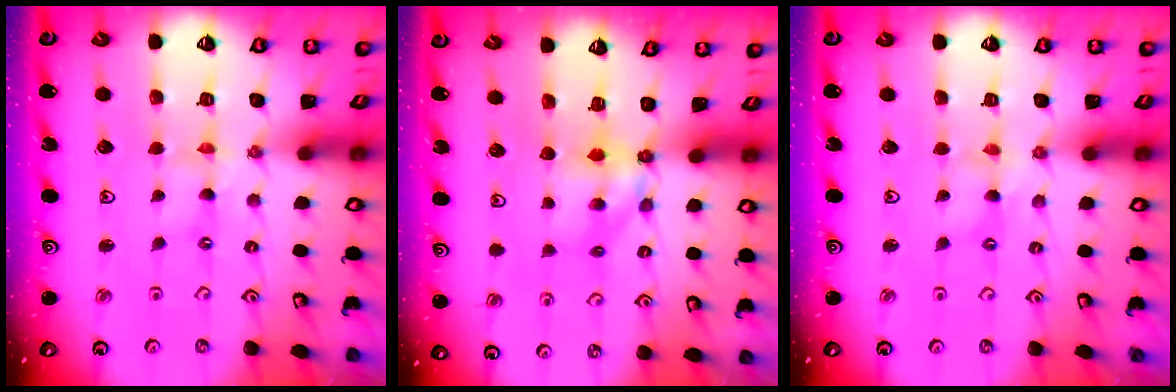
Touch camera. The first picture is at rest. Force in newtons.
{"total": 5.8, "press": 5.8, "slide": 0.6}
{"total": 1.6, "press": 1.6, "slide": 0.2}